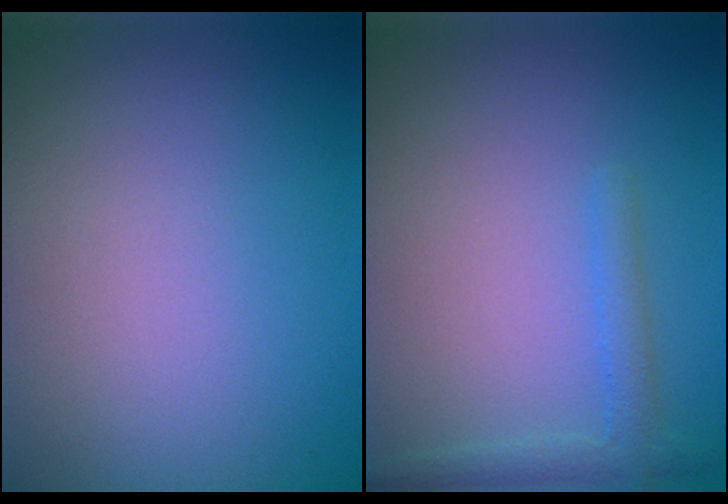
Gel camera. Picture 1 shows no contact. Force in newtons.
{"total": 1.9, "press": 1.8, "slide": 0.2}